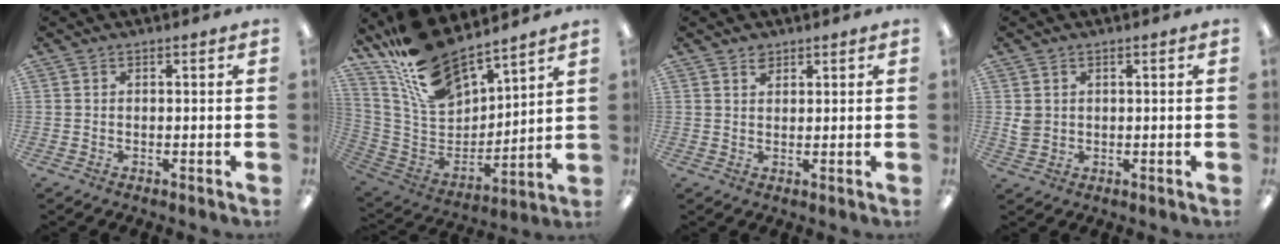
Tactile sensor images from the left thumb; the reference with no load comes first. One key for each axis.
{"total": 18.6, "fx": 15.6, "fy": 7.0, "fz": 7.4, "tx": -0.169, "ty": -0.102, "tz": 0.287}
{"total": 2.2, "fx": 1.8, "fy": 1.2, "fz": 0.5, "tx": -0.003, "ty": -0.007, "tz": 0.034}
{"total": 2.6, "fx": 0.7, "fy": 2.3, "fz": 0.9, "tx": -0.010, "ty": 0.000, "tz": 0.013}